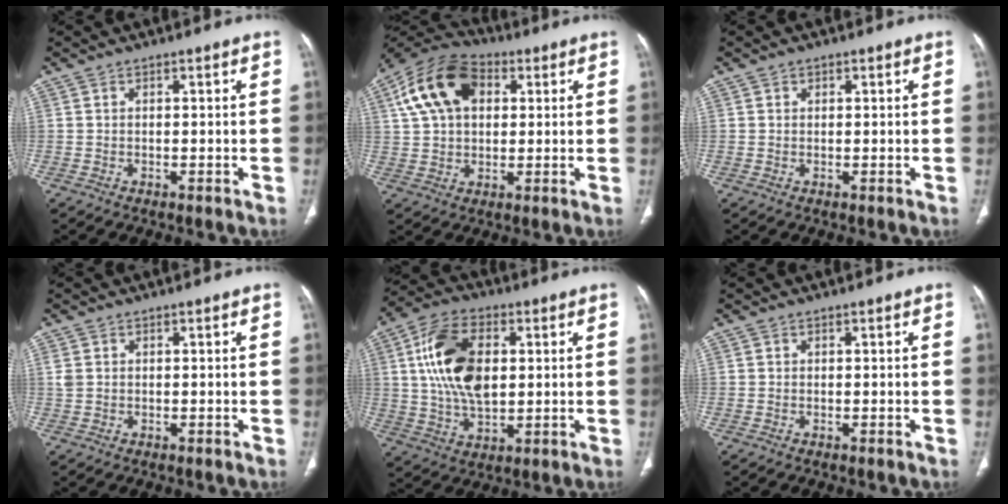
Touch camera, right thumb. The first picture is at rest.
{"total": 15.6, "force": [4.3, 10.6, 10.6], "torque": [-0.181, 0.019, 0.068]}
{"total": 0.8, "force": [0.3, 0.7, 0.1], "torque": [0.006, 0.001, 0.003]}
{"total": 1.5, "force": [0.4, 1.2, 0.8], "torque": [-0.023, 0.004, 0.012]}
{"total": 15.7, "force": [3.0, 9.2, 12.4], "torque": [-0.225, 0.003, 0.055]}
{"total": 0.0}